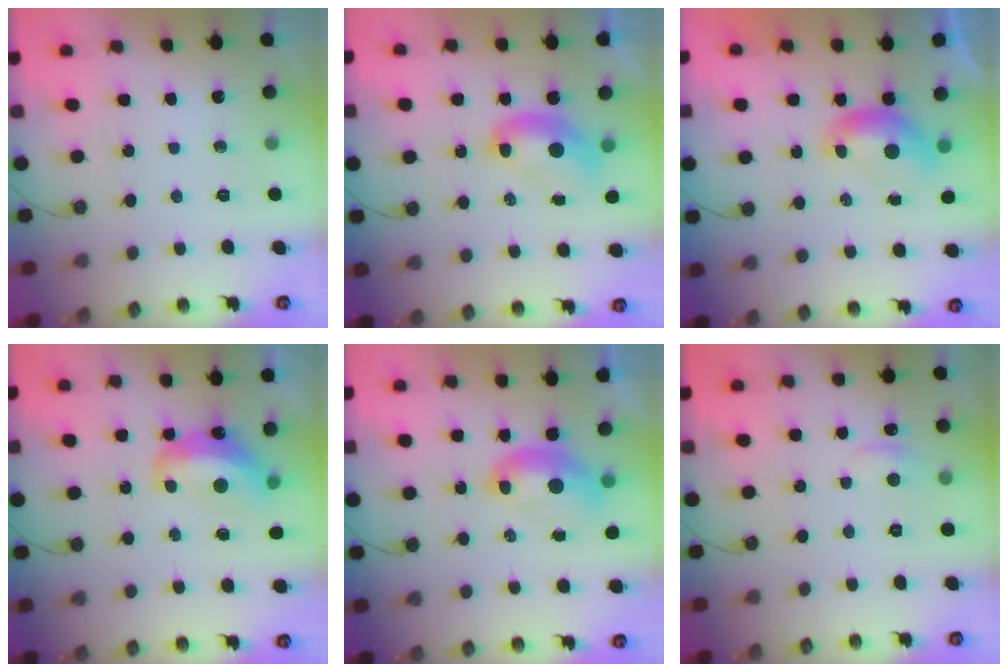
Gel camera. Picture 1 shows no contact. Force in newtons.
{"total": 2.7, "press": 2.7, "slide": 0.1}
{"total": 0.0}
{"total": 5.9, "press": 5.8, "slide": 1.3}
{"total": 2.6, "press": 2.5, "slide": 0.5}
{"total": 2.1, "press": 2.0, "slide": 0.6}